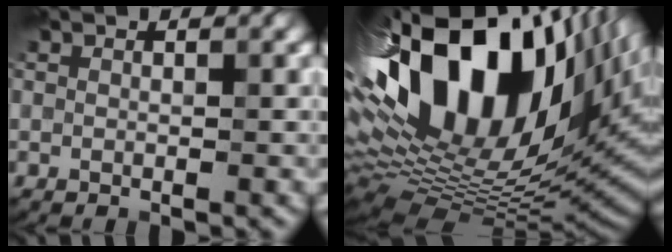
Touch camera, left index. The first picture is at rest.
{"total": 20.4, "force": [5.2, 11.2, 16.2], "torque": [-0.302, 0.001, 0.095]}